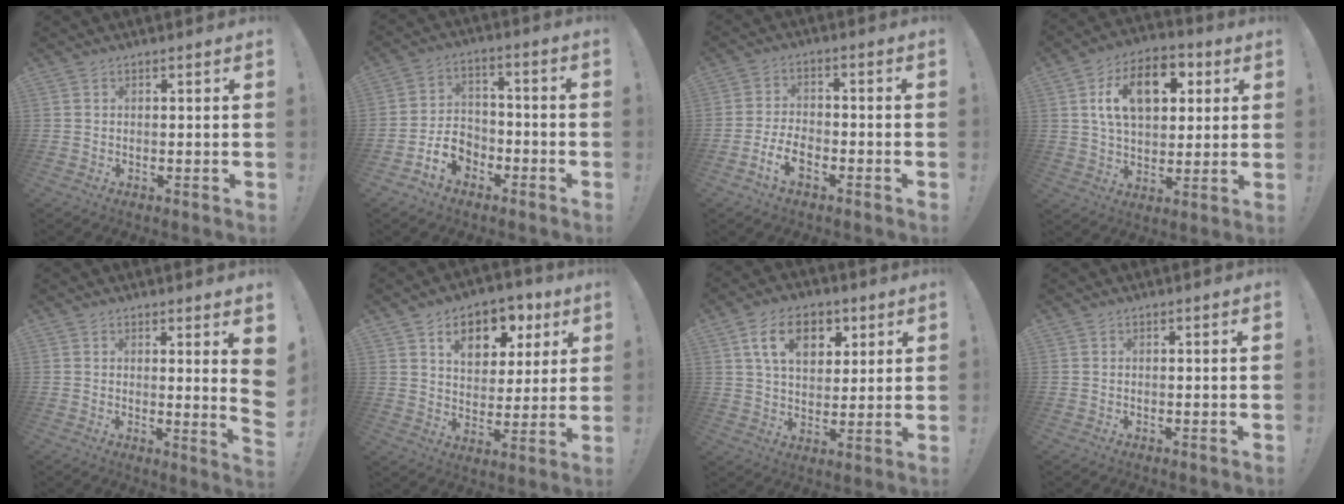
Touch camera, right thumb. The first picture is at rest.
{"total": 9.4, "force": [-5.5, 6.6, 3.9], "torque": [-0.067, 0.036, -0.097]}
{"total": 7.1, "force": [-4.2, 3.5, 4.5], "torque": [-0.098, 0.013, -0.075]}
{"total": 16.1, "force": [5.3, 10.1, 11.4], "torque": [-0.176, 0.001, 0.094]}
{"total": 5.1, "force": [2.1, -0.6, 4.6], "torque": [-0.050, -0.035, 0.032]}
{"total": 11.9, "force": [6.2, 7.8, 6.5], "torque": [-0.092, -0.029, 0.110]}
{"total": 13.4, "force": [5.7, 8.8, 8.3], "torque": [-0.131, -0.003, 0.106]}
{"total": 0.0}